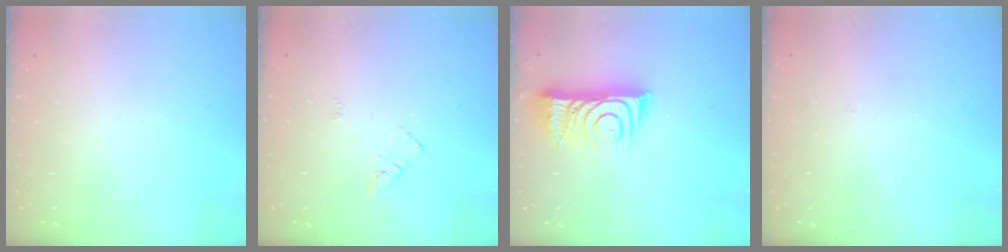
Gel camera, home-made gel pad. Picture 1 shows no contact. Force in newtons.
{"total": 3.8, "press": 3.8, "slide": 0.4}
{"total": 11.3, "press": 11.2, "slide": 1.0}
{"total": 2.8, "press": 2.8, "slide": 0.4}